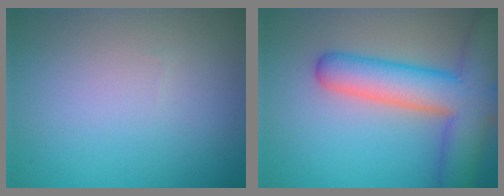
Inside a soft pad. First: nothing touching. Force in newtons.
{"total": 9.0, "press": 9.0, "slide": 0.5}